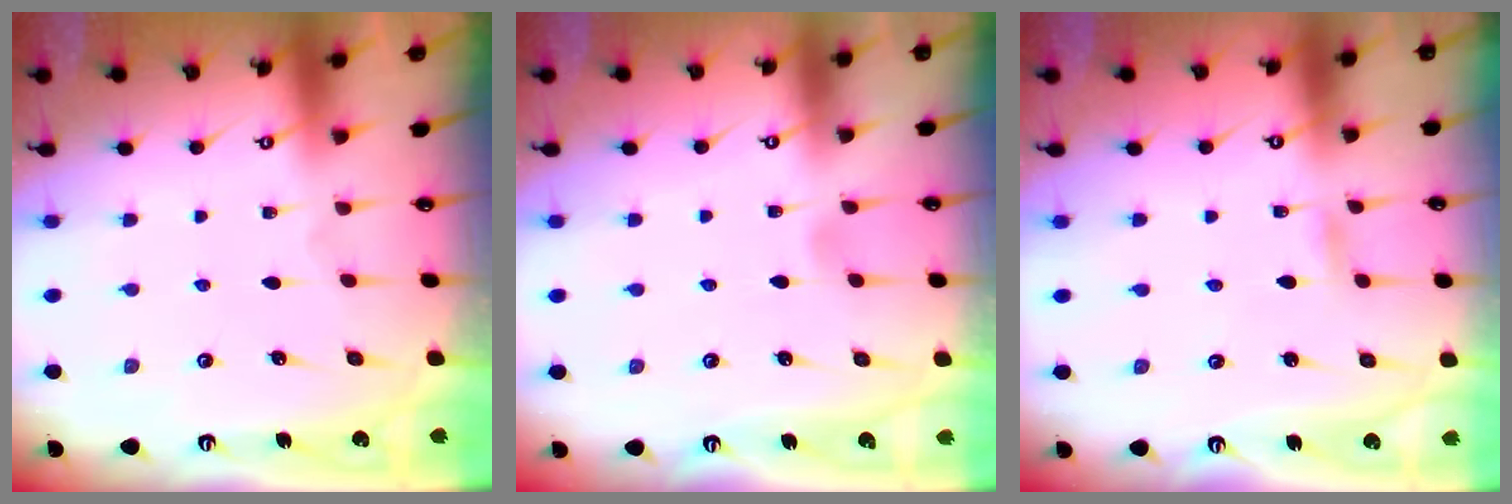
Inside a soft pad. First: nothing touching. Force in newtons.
{"total": 3.0, "press": 3.0, "slide": 0.4}
{"total": 2.8, "press": 2.7, "slide": 0.3}